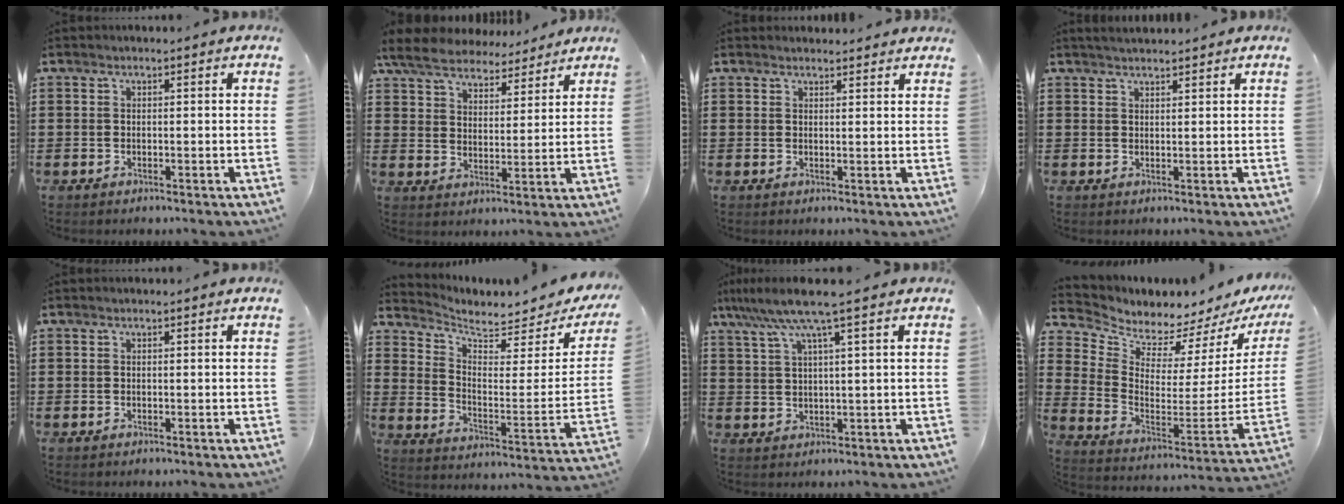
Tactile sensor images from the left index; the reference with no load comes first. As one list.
[{"total": 6.5, "force": [6.0, 1.9, 1.6], "torque": [-0.061, -0.026, 0.107]}, {"total": 1.7, "force": [1.7, 0.2, -0.1], "torque": [-0.004, 0.000, 0.035]}, {"total": 1.7, "force": [1.6, 0.2, 0.3], "torque": [-0.009, 0.004, 0.032]}, {"total": 0.0}, {"total": 4.7, "force": [4.3, 1.0, 1.5], "torque": [-0.048, -0.039, 0.069]}, {"total": 6.9, "force": [4.2, -0.2, 5.4], "torque": [-0.118, -0.008, 0.071]}, {"total": 3.5, "force": [3.5, 0.4, -0.4], "torque": [-0.025, -0.057, 0.055]}]